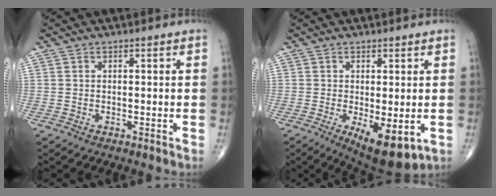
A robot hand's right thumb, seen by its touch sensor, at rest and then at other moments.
{"total": 9.1, "force": [-2.5, 3.5, 8.0], "torque": [-0.114, -0.021, -0.028]}